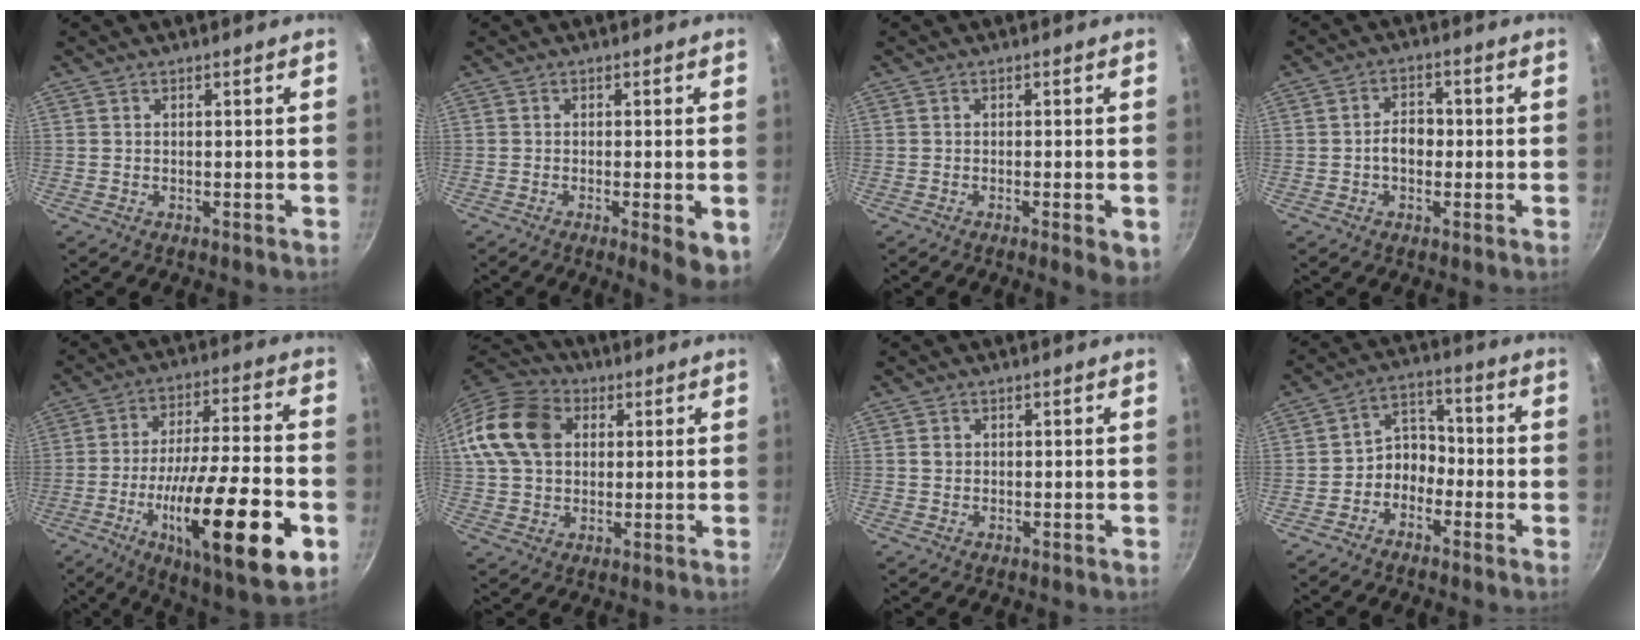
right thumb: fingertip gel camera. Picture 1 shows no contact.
{"total": 6.1, "force": [-1.8, 1.3, 5.6], "torque": [-0.067, -0.004, -0.021]}
{"total": 4.3, "force": [-1.6, 0.9, 3.8], "torque": [-0.052, -0.003, -0.021]}
{"total": 4.6, "force": [-0.6, 3.3, 3.2], "torque": [-0.026, 0.017, -0.013]}
{"total": 25.9, "force": [-9.0, 6.8, 23.3], "torque": [-0.353, 0.021, -0.137]}
{"total": 15.9, "force": [3.9, 11.9, 9.7], "torque": [-0.175, 0.018, 0.059]}
{"total": 1.2, "force": [0.3, 1.1, 0.5], "torque": [-0.004, 0.003, 0.004]}
{"total": 8.5, "force": [-3.0, 6.7, 4.2], "torque": [-0.024, 0.053, -0.070]}